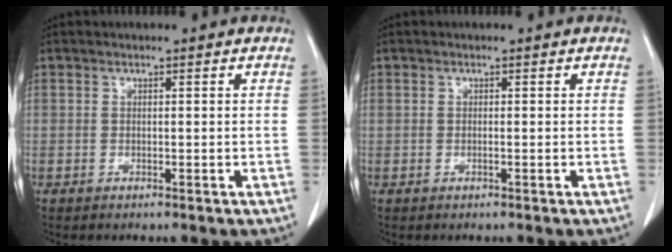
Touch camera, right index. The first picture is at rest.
{"total": 0.0}